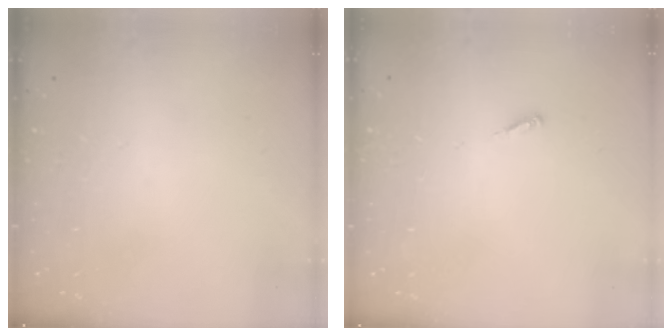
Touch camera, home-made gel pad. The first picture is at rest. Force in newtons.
{"total": 2.1, "press": 2.1, "slide": 0.1}